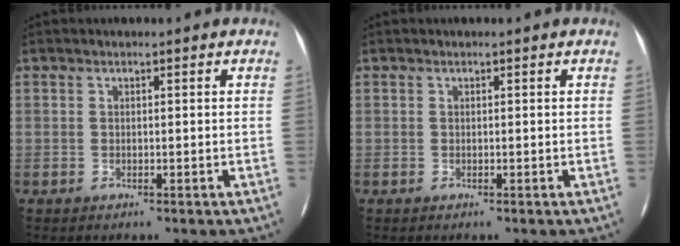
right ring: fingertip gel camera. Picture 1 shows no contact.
{"total": 0.0}